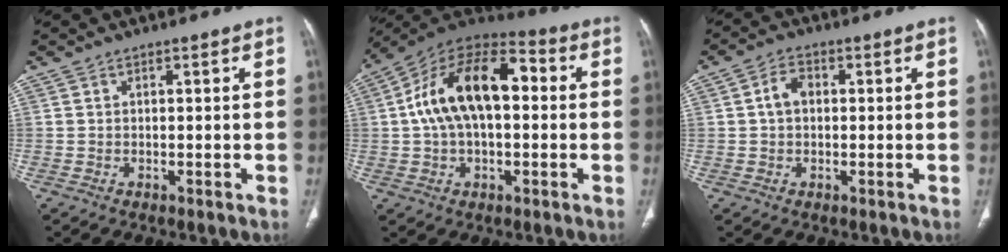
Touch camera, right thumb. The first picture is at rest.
{"total": 18.6, "force": [1.9, 10.3, 15.4], "torque": [-0.257, 0.043, 0.024]}
{"total": 4.0, "force": [0.4, 2.8, 2.8], "torque": [-0.049, 0.014, 0.004]}